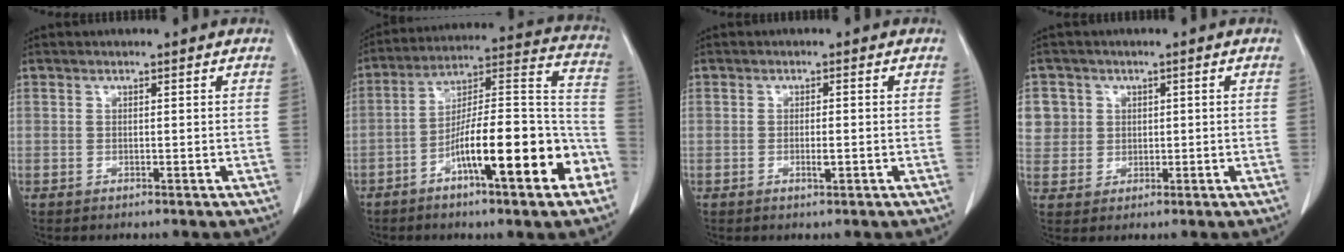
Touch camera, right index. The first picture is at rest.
{"total": 19.2, "force": [-8.5, 3.0, 17.0], "torque": [-0.246, 0.018, -0.131]}
{"total": 1.8, "force": [-0.5, 0.3, 1.7], "torque": [-0.032, -0.002, -0.009]}
{"total": 5.6, "force": [1.5, 5.3, 0.5], "torque": [-0.002, 0.015, 0.032]}